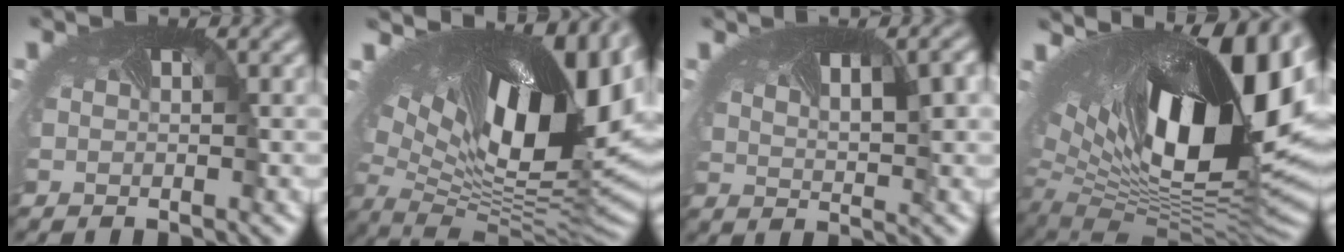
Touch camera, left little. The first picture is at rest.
{"total": 18.4, "force": [5.2, 8.8, 15.3], "torque": [-0.241, 0.001, 0.094]}
{"total": 5.0, "force": [1.5, 1.9, 4.3], "torque": [-0.055, 0.003, 0.028]}
{"total": 19.8, "force": [5.2, 8.5, 17.1], "torque": [-0.302, 0.007, 0.081]}